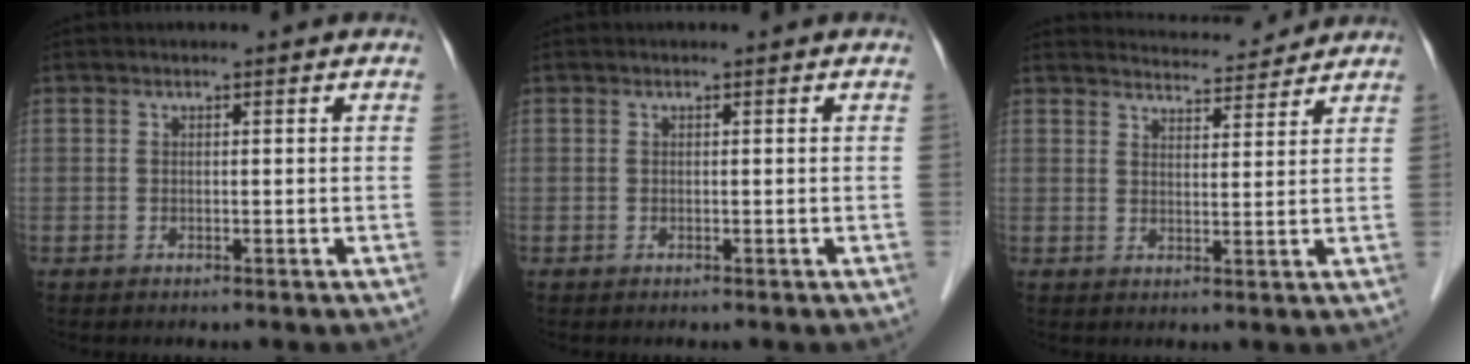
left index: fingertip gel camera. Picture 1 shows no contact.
{"total": 0.0}
{"total": 7.5, "force": [7.4, 0.6, 0.7], "torque": [-0.014, 0.012, 0.098]}